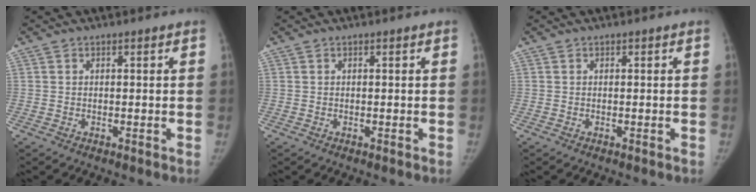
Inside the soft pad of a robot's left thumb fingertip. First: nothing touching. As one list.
[{"total": 0.0}, {"total": 0.0}]